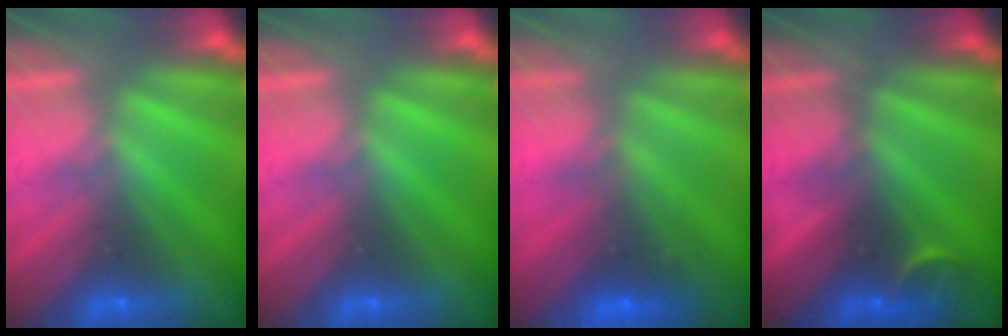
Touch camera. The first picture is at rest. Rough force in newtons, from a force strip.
{"total": 0.0}
{"total": 8.6}
{"total": 2.9}